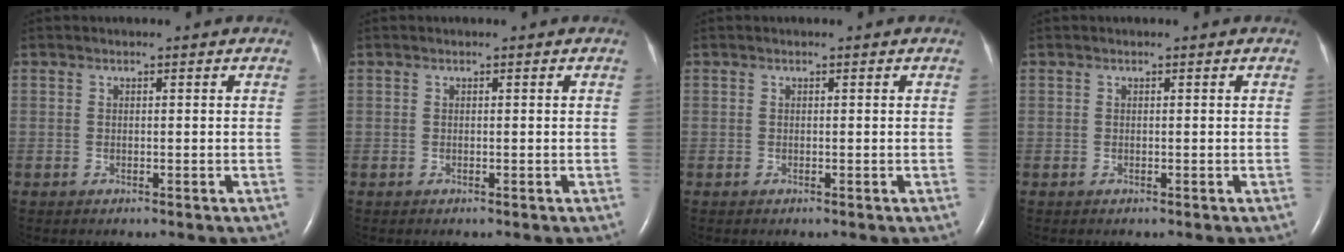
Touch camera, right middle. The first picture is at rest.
{"total": 0.0}
{"total": 0.0}
{"total": 0.0}